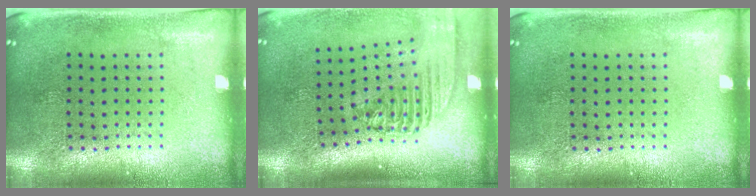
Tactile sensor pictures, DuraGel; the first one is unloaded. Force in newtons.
{"total": 2.3, "press": 1.7, "slide": 1.5}
{"total": 0.0}